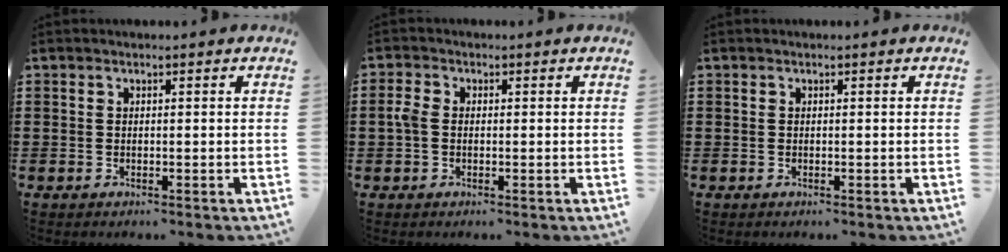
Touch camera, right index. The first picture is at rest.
{"total": 2.6, "force": [-0.2, 1.8, 1.8], "torque": [-0.054, -0.001, -0.009]}
{"total": 0.0}